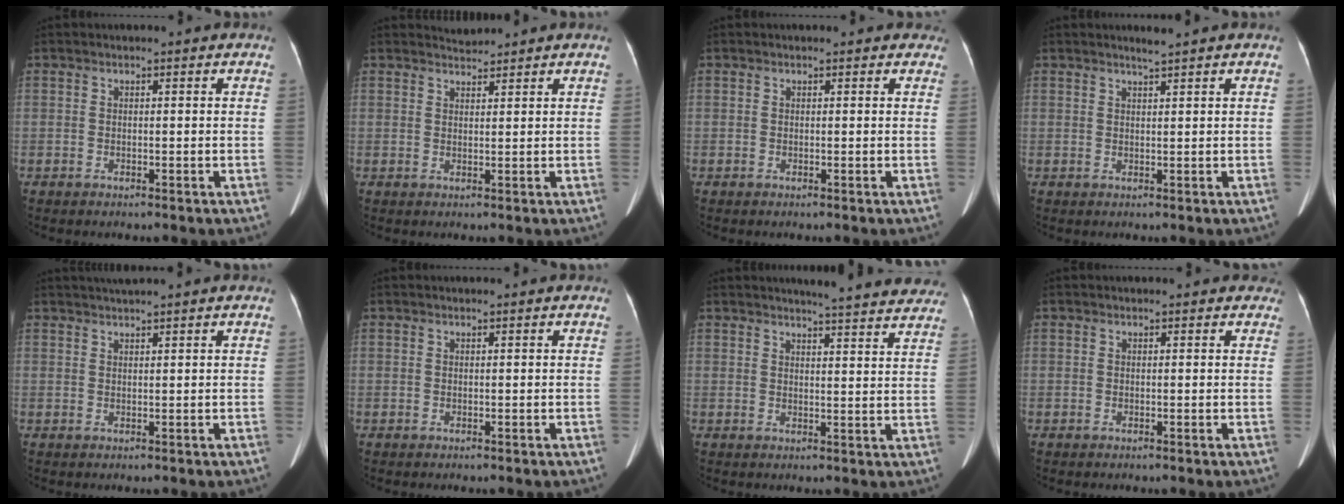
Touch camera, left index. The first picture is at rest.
{"total": 1.6, "force": [1.5, -0.2, -0.4], "torque": [-0.001, 0.003, 0.029]}
{"total": 1.5, "force": [0.8, 1.3, 0.1], "torque": [0.013, -0.001, -0.006]}
{"total": 1.2, "force": [1.0, -0.4, 0.4], "torque": [-0.015, -0.005, 0.022]}
{"total": 2.4, "force": [2.1, -0.6, 1.1], "torque": [-0.012, 0.017, 0.040]}
{"total": 0.0}
{"total": 15.6, "force": [14.7, 1.4, 5.0], "torque": [-0.049, -0.037, 0.155]}
{"total": 1.7, "force": [1.0, 1.4, 0.1], "torque": [0.014, 0.000, -0.004]}